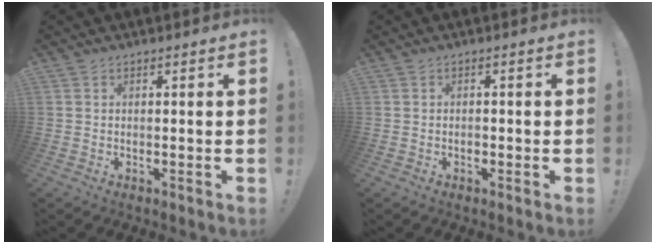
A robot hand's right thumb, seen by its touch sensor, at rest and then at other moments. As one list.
[{"total": 1.0, "force": [-0.7, 0.6, 0.5], "torque": [-0.008, 0.003, -0.011]}]